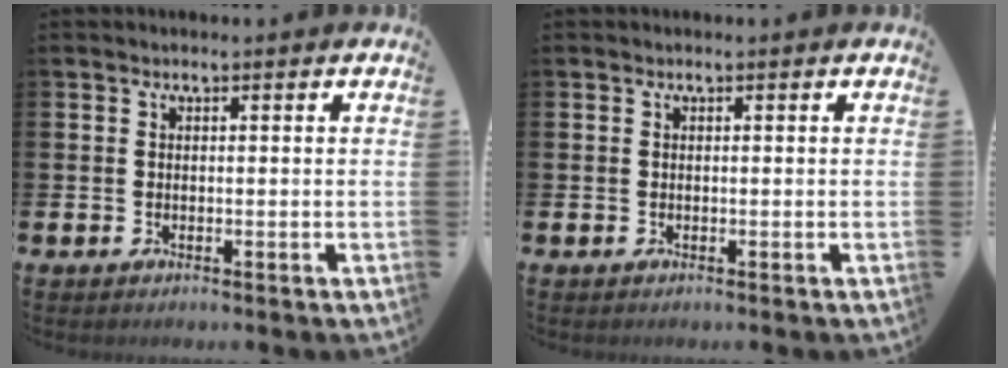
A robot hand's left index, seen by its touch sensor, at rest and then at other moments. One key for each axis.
{"total": 0.0}